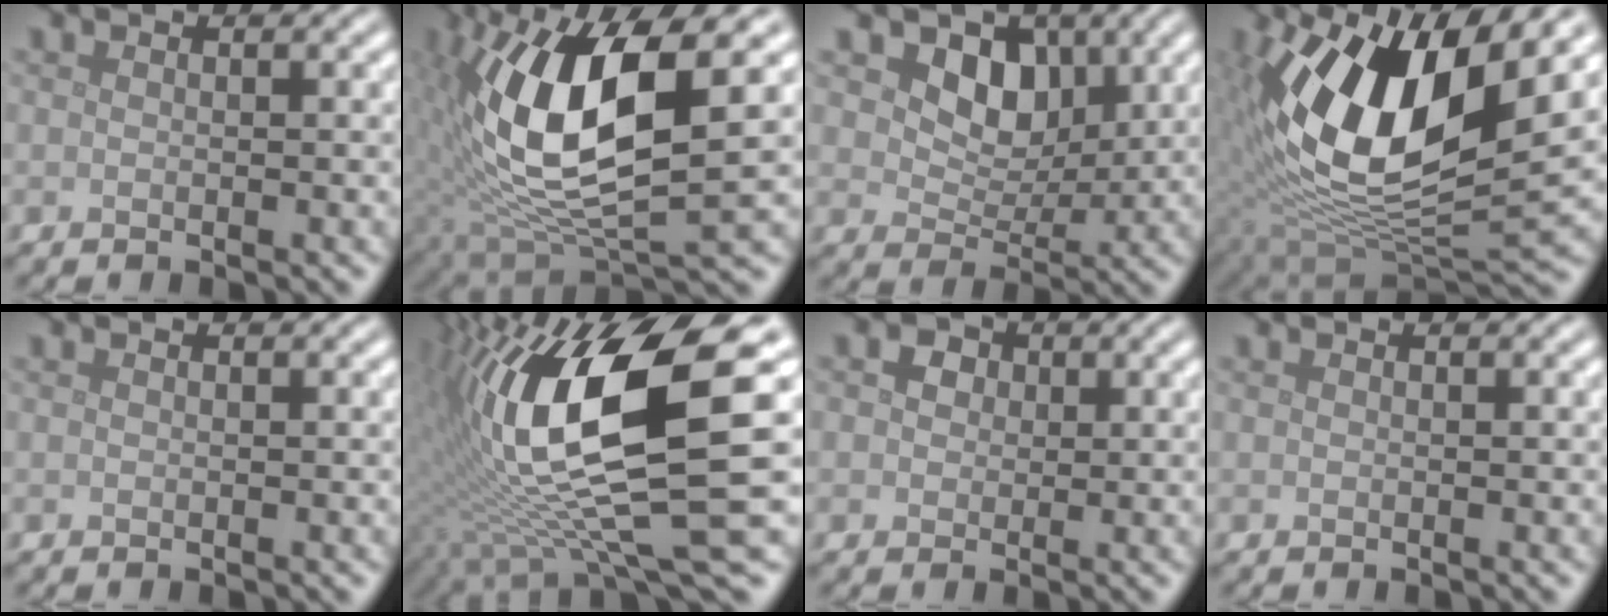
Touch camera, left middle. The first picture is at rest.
{"total": 12.0, "force": [1.8, 4.5, 11.0], "torque": [-0.218, -0.008, 0.035]}
{"total": 5.2, "force": [2.3, 3.7, 2.9], "torque": [-0.054, -0.011, 0.029]}
{"total": 14.5, "force": [4.0, 6.4, 12.4], "torque": [-0.229, -0.005, 0.069]}
{"total": 0.0}
{"total": 15.6, "force": [1.0, 4.6, 14.9], "torque": [-0.270, -0.012, 0.024]}
{"total": 2.7, "force": [1.0, 2.1, 1.4], "torque": [-0.019, 0.008, -0.003]}
{"total": 0.0}